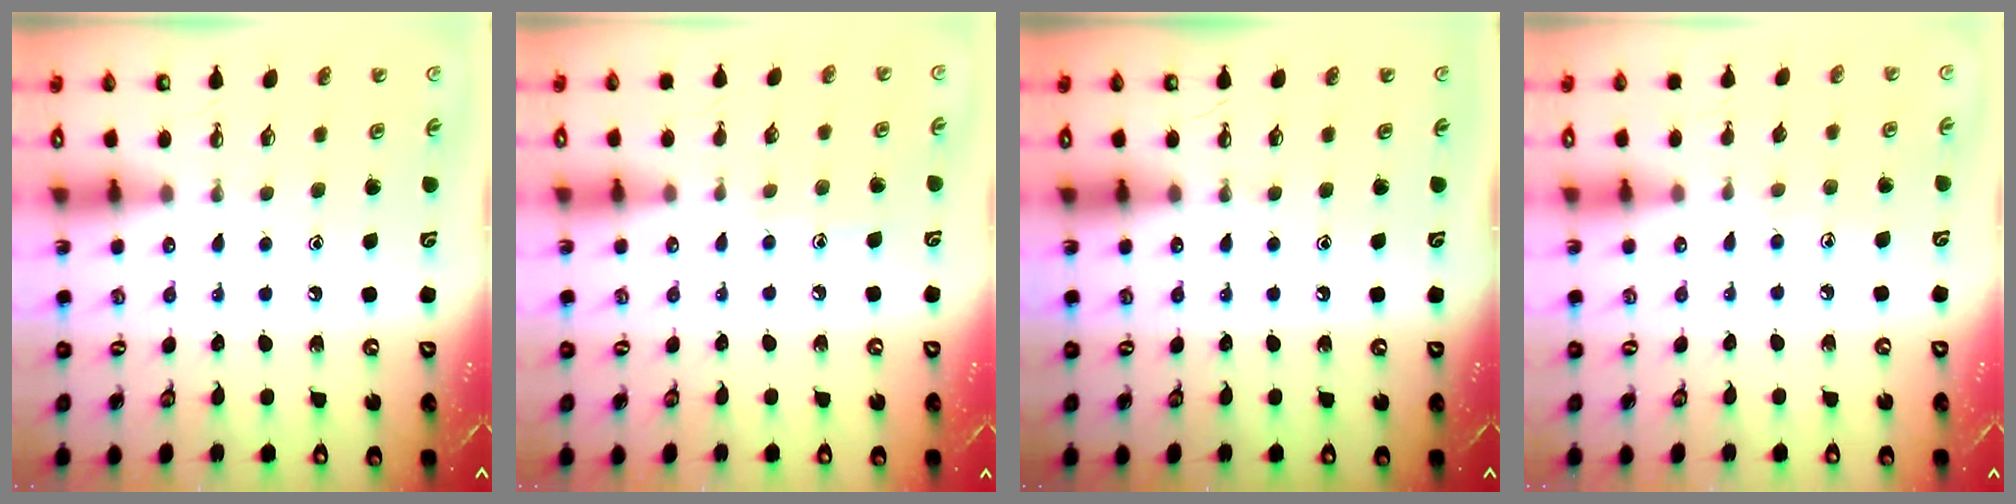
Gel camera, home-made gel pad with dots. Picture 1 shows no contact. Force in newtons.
{"total": 4.6, "press": 4.6, "slide": 0.5}
{"total": 0.0}
{"total": 5.5, "press": 5.5, "slide": 0.4}